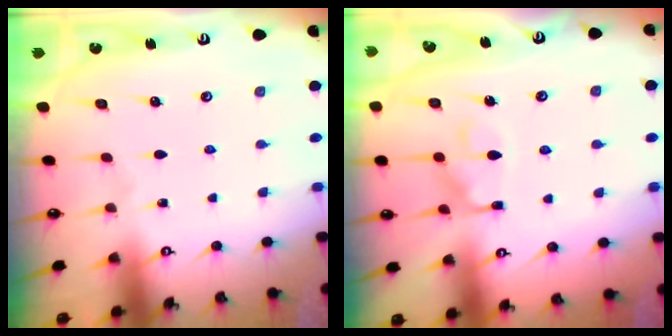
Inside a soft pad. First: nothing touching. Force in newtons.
{"total": 10.4, "press": 10.4, "slide": 1.1}